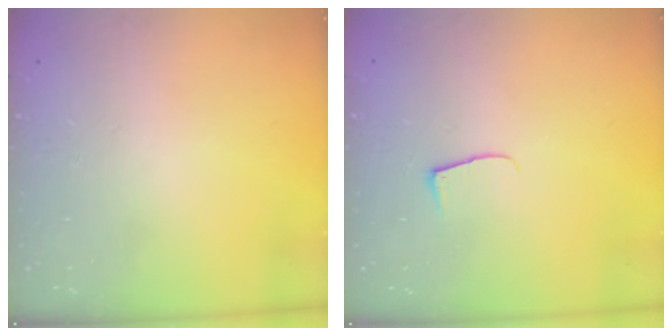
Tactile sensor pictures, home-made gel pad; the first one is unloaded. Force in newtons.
{"total": 6.3, "press": 6.2, "slide": 0.8}